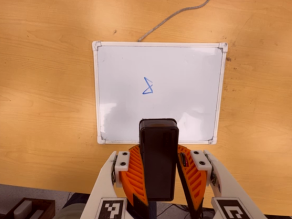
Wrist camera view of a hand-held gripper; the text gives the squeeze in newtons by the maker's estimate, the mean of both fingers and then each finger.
{"total": 10.8, "left": 9.7, "right": 12.0}